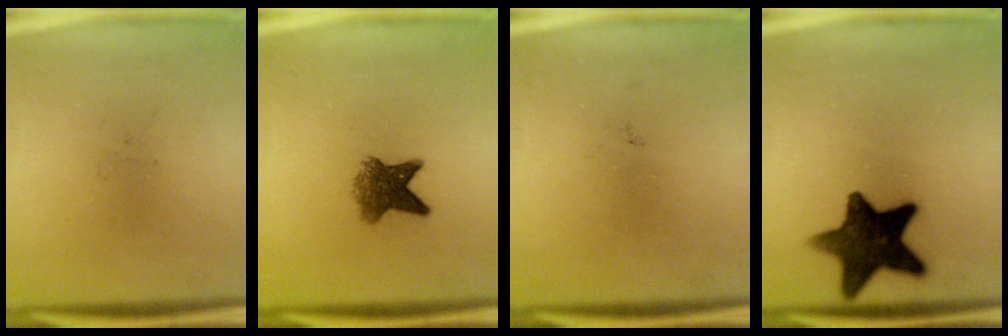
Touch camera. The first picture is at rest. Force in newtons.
{"total": 5.9}
{"total": 0.0}
{"total": 14.5}